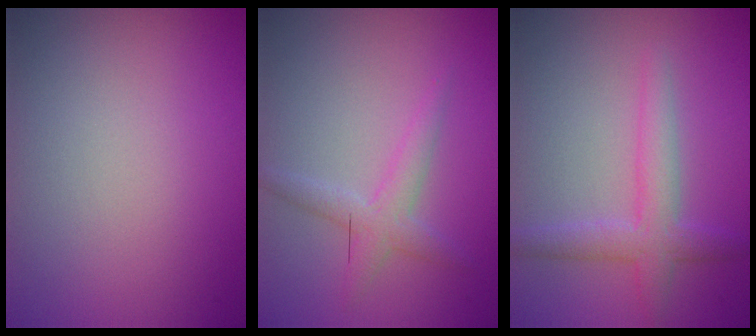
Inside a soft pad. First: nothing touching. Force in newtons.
{"total": 2.1, "press": 2.1, "slide": 0.1}
{"total": 3.1, "press": 3.1, "slide": 0.1}